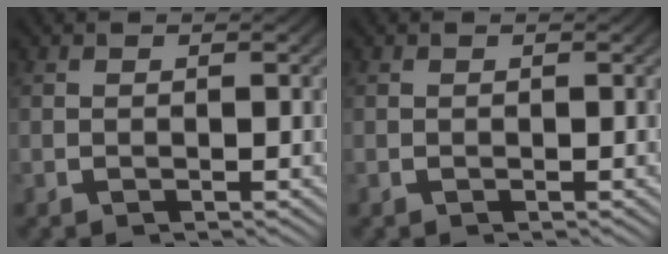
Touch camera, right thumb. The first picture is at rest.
{"total": 0.0}